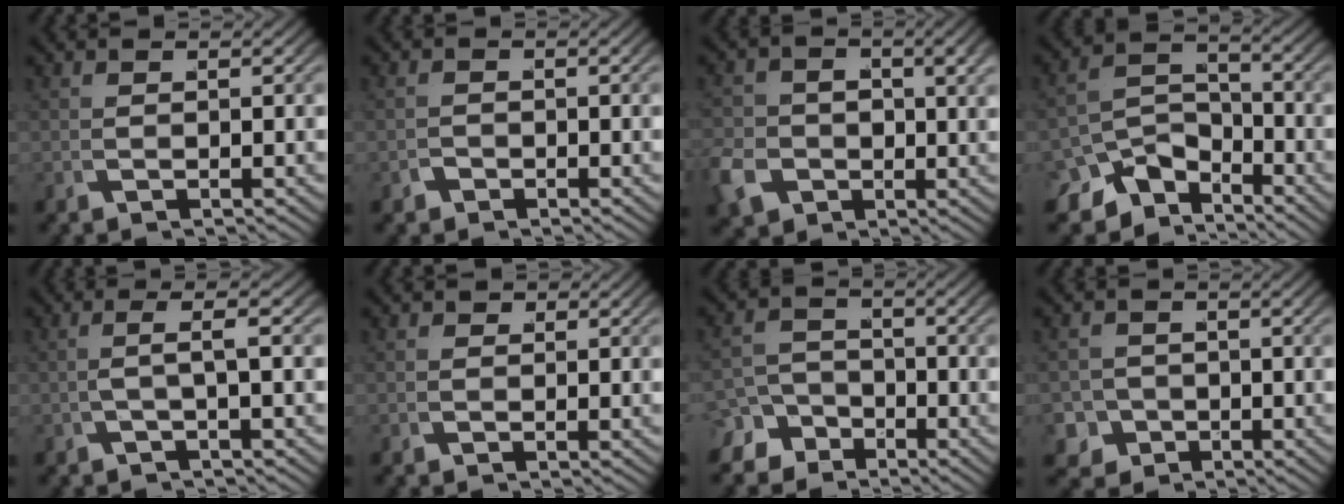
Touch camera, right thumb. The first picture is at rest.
{"total": 0.7, "force": [-0.6, 0.2, -0.2], "torque": [0.006, -0.008, -0.010]}
{"total": 5.7, "force": [-1.3, 4.7, 3.0], "torque": [-0.071, -0.030, -0.003]}
{"total": 8.6, "force": [-4.4, 5.7, 4.7], "torque": [-0.074, -0.038, -0.063]}
{"total": 2.6, "force": [0.2, 0.2, 2.6], "torque": [-0.056, 0.002, 0.005]}
{"total": 0.8, "force": [0.5, 0.6, 0.0], "torque": [0.004, -0.007, 0.009]}
{"total": 5.1, "force": [-3.0, 3.9, 1.4], "torque": [-0.006, -0.026, -0.044]}
{"total": 5.5, "force": [-2.6, 4.6, 1.3], "torque": [-0.028, -0.034, -0.033]}